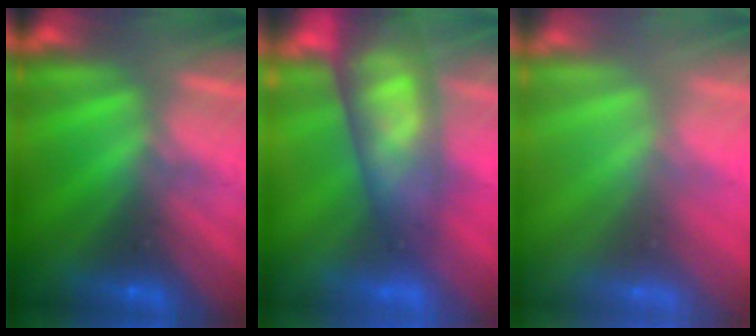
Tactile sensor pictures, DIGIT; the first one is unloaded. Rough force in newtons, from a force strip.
{"total": 10.8}
{"total": 7.3}